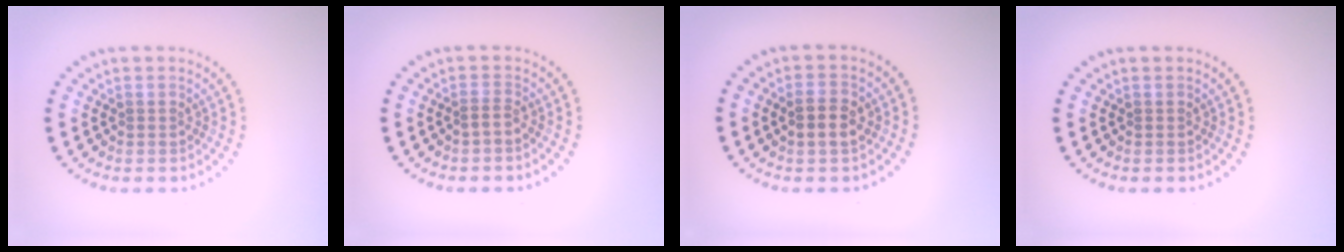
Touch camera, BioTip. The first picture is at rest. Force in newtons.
{"total": 0.7, "press": 0.3, "slide": 0.6}
{"total": 2.5, "press": 2.5, "slide": 0.2}
{"total": 0.0}